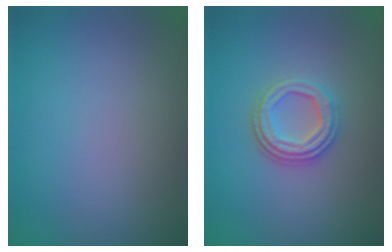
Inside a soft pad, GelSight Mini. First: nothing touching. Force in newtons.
{"total": 3.7, "press": 3.0, "slide": 2.1}